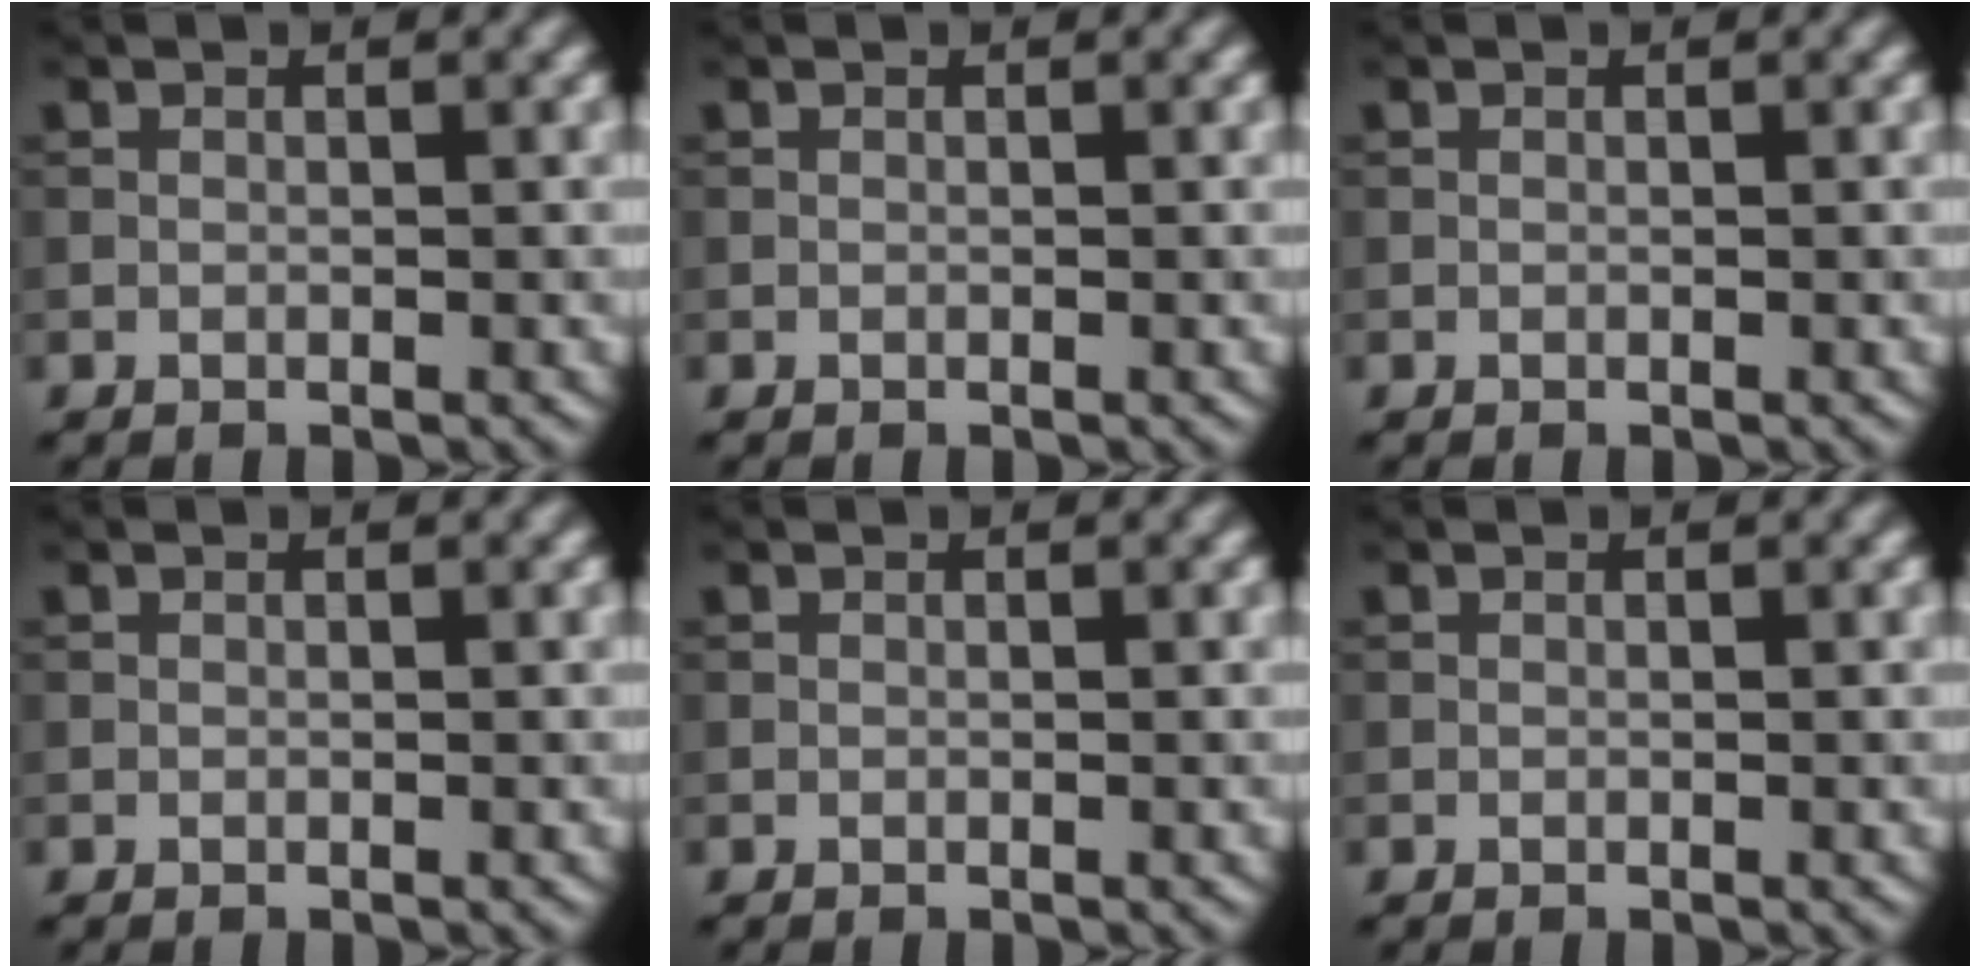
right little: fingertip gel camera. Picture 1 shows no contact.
{"total": 0.0}
{"total": 0.0}
{"total": 0.0}
{"total": 0.0}
{"total": 0.0}